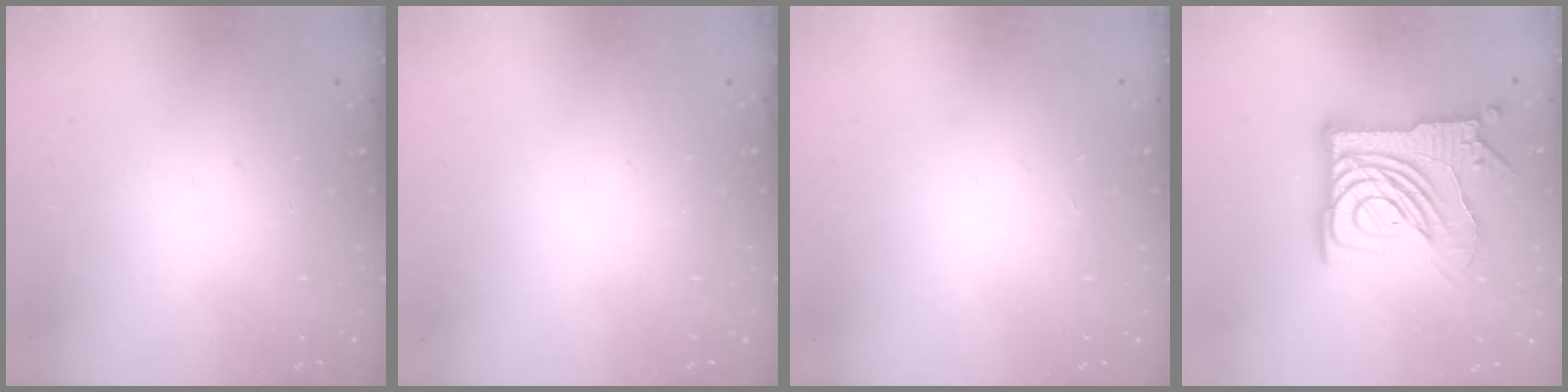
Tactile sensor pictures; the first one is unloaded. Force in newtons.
{"total": 0.0}
{"total": 0.9, "press": 0.8, "slide": 0.2}
{"total": 20.4, "press": 20.2, "slide": 2.3}